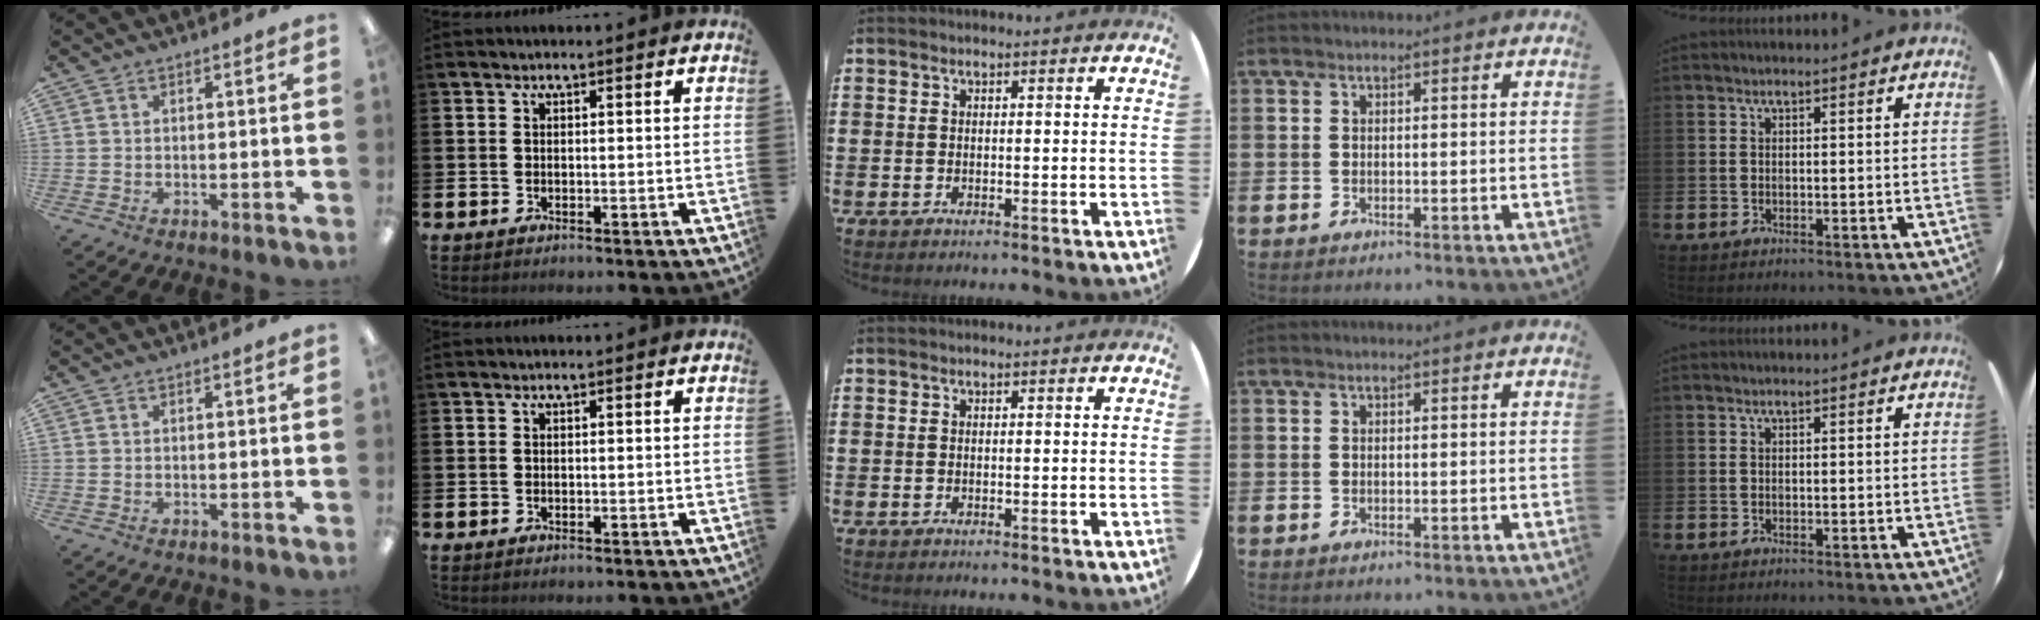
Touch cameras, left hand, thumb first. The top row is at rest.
{}